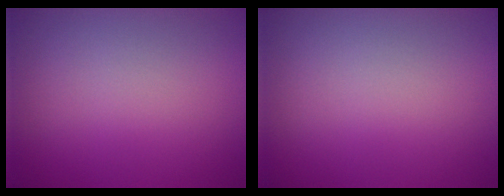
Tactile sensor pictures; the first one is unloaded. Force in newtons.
{"total": 0.0}